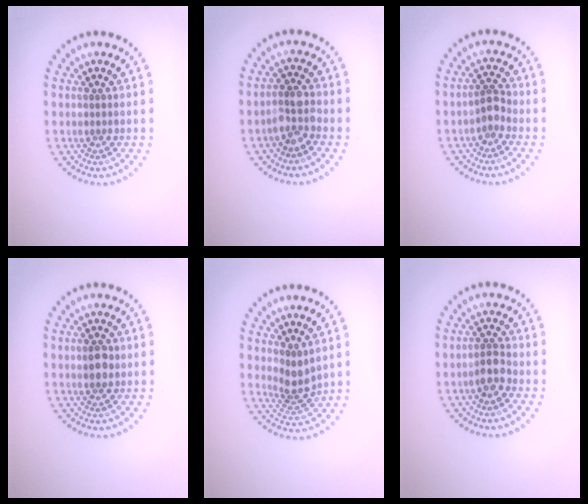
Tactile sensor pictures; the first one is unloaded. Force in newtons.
{"total": 2.3, "press": 2.0, "slide": 1.1}
{"total": 1.8, "press": 1.4, "slide": 1.1}
{"total": 1.8, "press": 1.8, "slide": 0.4}
{"total": 2.5, "press": 1.9, "slide": 1.7}
{"total": 2.1, "press": 1.8, "slide": 1.0}